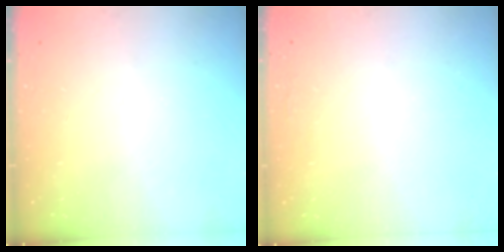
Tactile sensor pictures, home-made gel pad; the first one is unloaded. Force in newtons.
{"total": 1.4, "press": 1.3, "slide": 0.2}